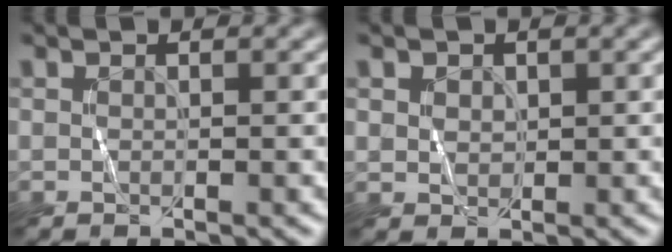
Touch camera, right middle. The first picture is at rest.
{"total": 1.5, "force": [0.7, 1.2, 0.6], "torque": [-0.013, -0.002, 0.020]}